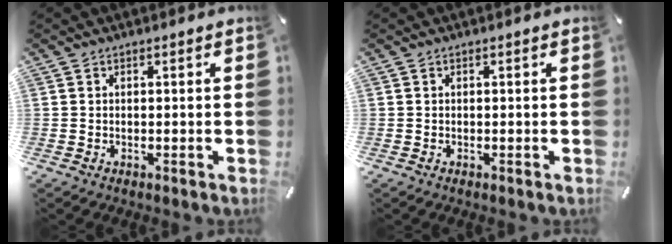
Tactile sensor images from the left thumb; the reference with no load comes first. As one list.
[{"total": 0.0}]